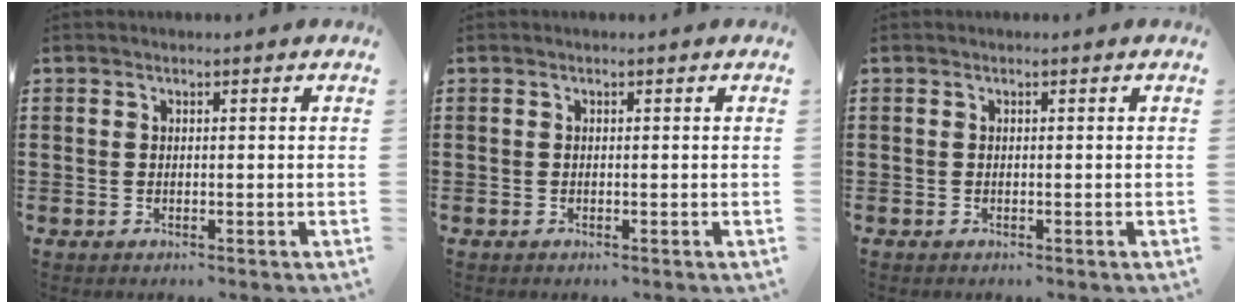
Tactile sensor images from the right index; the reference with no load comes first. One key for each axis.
{"total": 0.0}
{"total": 0.0}